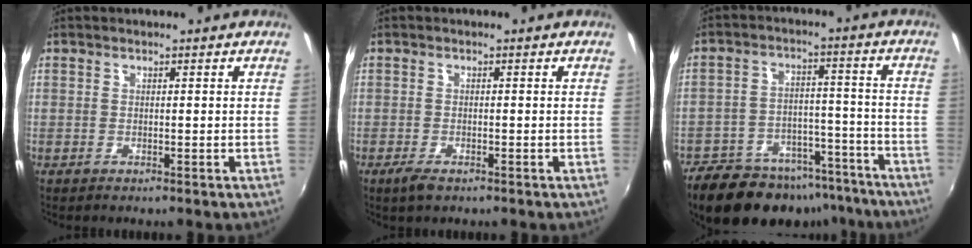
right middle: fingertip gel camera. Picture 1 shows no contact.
{"total": 2.5, "force": [-1.7, 1.0, 1.6], "torque": [-0.036, -0.008, -0.031]}
{"total": 21.4, "force": [-16.4, 10.2, 9.2], "torque": [-0.191, 0.014, -0.219]}